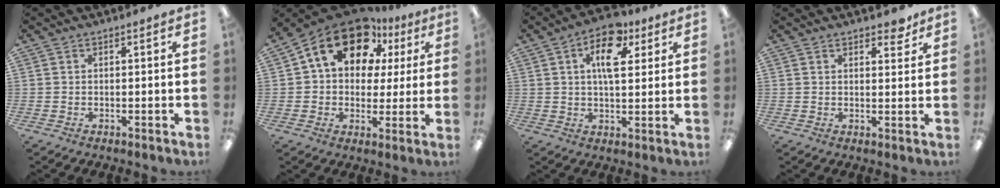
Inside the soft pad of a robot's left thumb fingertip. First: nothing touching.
{"total": 15.6, "force": [9.1, 9.6, 8.2], "torque": [-0.146, -0.041, 0.166]}
{"total": 11.8, "force": [4.8, 6.2, 8.7], "torque": [-0.120, -0.008, 0.078]}
{"total": 3.2, "force": [2.7, 1.3, 1.2], "torque": [-0.003, -0.012, 0.044]}